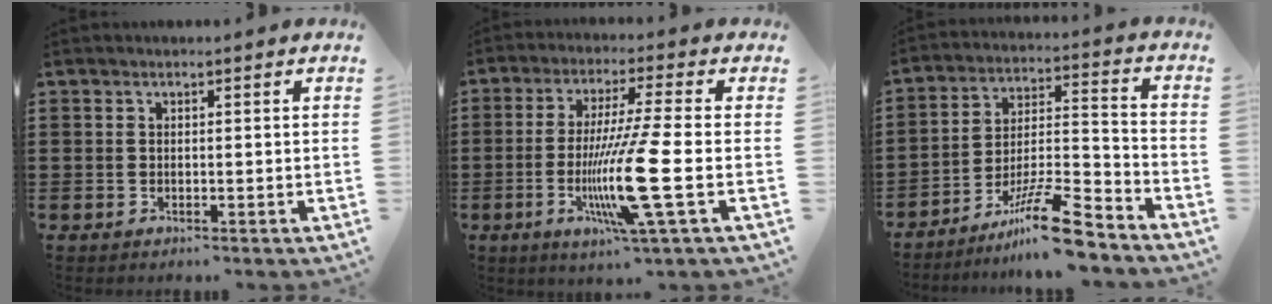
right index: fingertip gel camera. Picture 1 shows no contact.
{"total": 13.1, "force": [-3.1, -0.1, 12.7], "torque": [-0.256, -0.027, -0.066]}
{"total": 12.6, "force": [-9.7, 1.5, 7.8], "torque": [-0.128, 0.032, -0.180]}